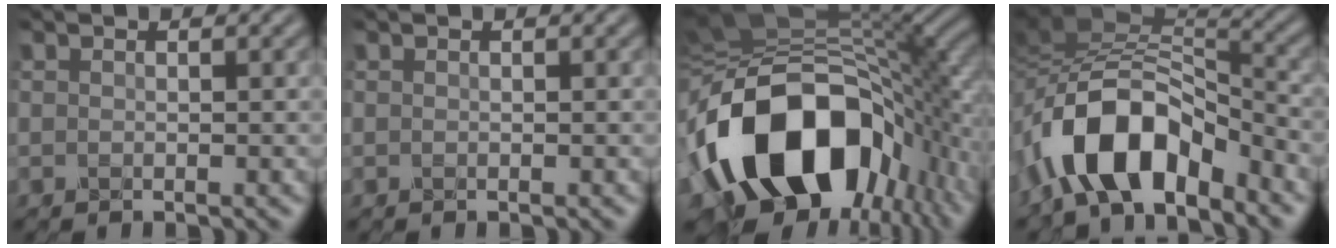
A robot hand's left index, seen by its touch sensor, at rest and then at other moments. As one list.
[{"total": 0.0}, {"total": 16.9, "force": [-5.3, 10.4, 12.1], "torque": [-0.207, -0.005, -0.090]}, {"total": 10.2, "force": [-5.4, 4.6, 7.3], "torque": [-0.130, 0.017, -0.106]}]